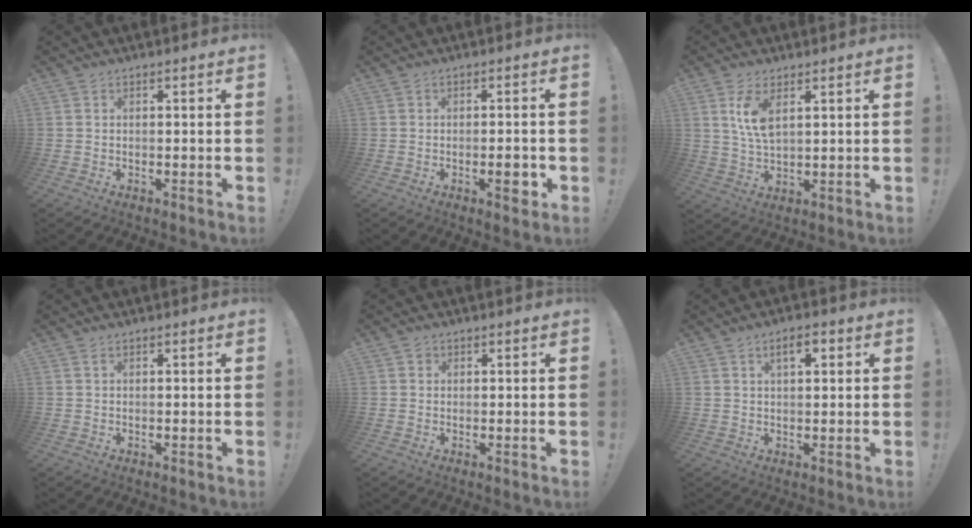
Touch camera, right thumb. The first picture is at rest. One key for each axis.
{"total": 4.2, "fx": -1.6, "fy": 1.0, "fz": 3.7, "tx": -0.045, "ty": 0.002, "tz": -0.027}
{"total": 7.5, "fx": 3.2, "fy": 3.4, "fz": 5.9, "tx": -0.123, "ty": -0.012, "tz": 0.053}
{"total": 0.7, "fx": 0.3, "fy": 0.1, "fz": 0.6, "tx": -0.015, "ty": 0.001, "tz": 0.005}
{"total": 1.0, "fx": 0.5, "fy": 0.8, "fz": 0.1, "tx": 0.002, "ty": 0.000, "tz": 0.010}
{"total": 4.4, "fx": 1.9, "fy": 1.7, "fz": 3.5, "tx": -0.051, "ty": -0.001, "tz": 0.027}